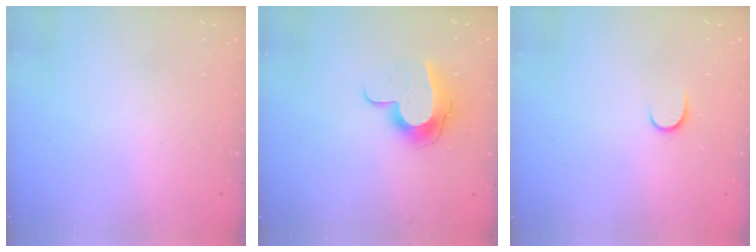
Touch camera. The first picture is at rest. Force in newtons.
{"total": 10.9, "press": 10.9, "slide": 1.1}
{"total": 5.3, "press": 5.3, "slide": 0.5}